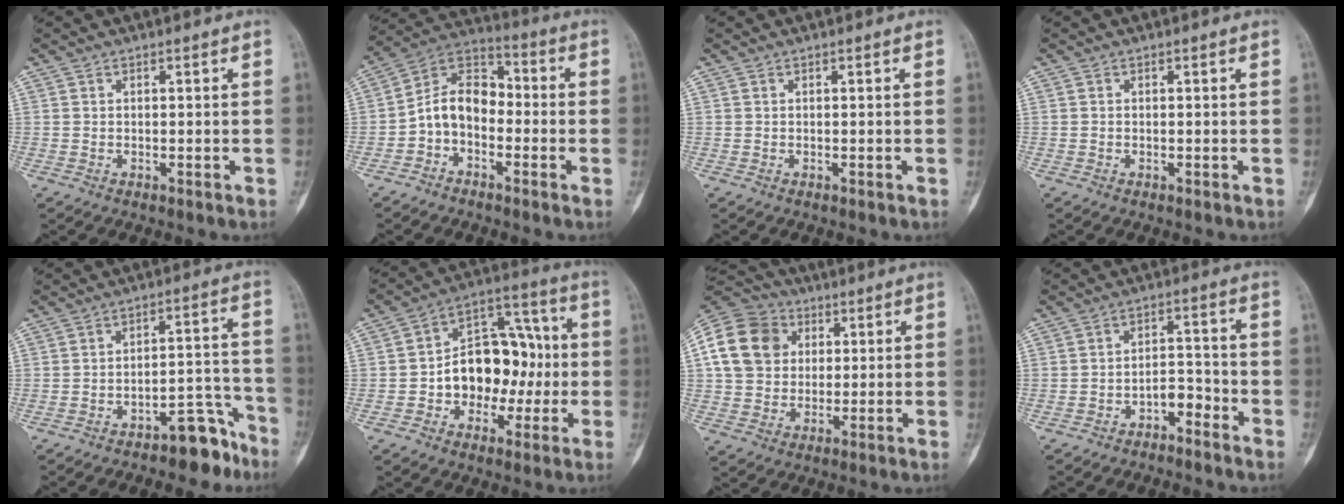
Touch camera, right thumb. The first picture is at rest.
{"total": 9.9, "force": [-2.6, 7.1, 6.4], "torque": [-0.095, 0.052, -0.064]}
{"total": 0.0}
{"total": 0.0}
{"total": 9.0, "force": [-6.6, 3.7, 4.8], "torque": [-0.040, 0.081, -0.097]}
{"total": 16.1, "force": [-1.5, 11.5, 11.3], "torque": [-0.120, 0.046, -0.024]}
{"total": 14.9, "force": [3.4, 12.4, 7.6], "torque": [-0.131, 0.012, 0.055]}
{"total": 4.8, "force": [-3.3, 2.6, 2.3], "torque": [-0.022, 0.040, -0.054]}